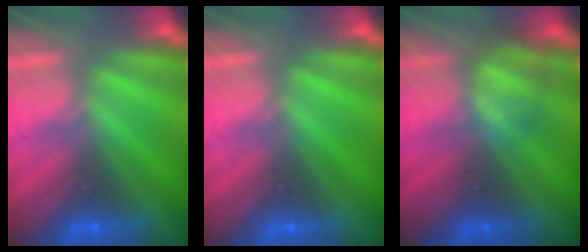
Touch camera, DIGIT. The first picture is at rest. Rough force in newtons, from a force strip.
{"total": 0.0}
{"total": 2.4}